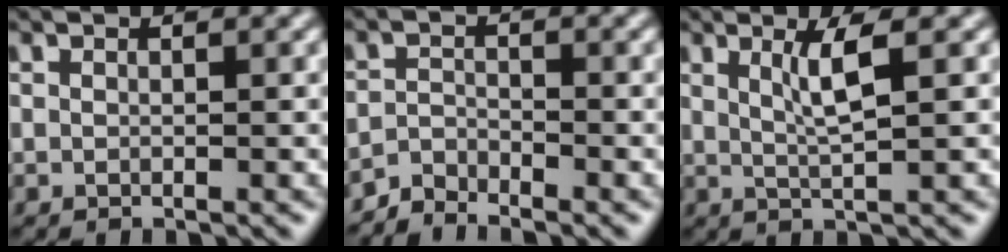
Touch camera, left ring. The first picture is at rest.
{"total": 2.1, "force": [-2.1, 0.4, 0.2], "torque": [-0.004, 0.002, -0.050]}
{"total": 2.9, "force": [1.0, 0.5, 2.7], "torque": [-0.046, -0.002, 0.019]}